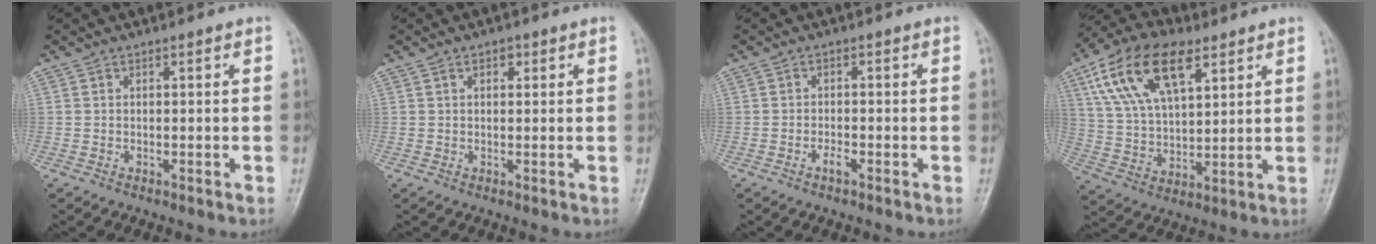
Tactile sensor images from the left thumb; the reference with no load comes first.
{"total": 1.7, "force": [0.8, 1.1, 1.1], "torque": [-0.009, 0.000, 0.011]}
{"total": 1.8, "force": [-1.0, 0.7, 1.3], "torque": [-0.024, 0.006, -0.019]}
{"total": 17.4, "force": [8.3, 8.8, 12.5], "torque": [-0.215, -0.011, 0.154]}